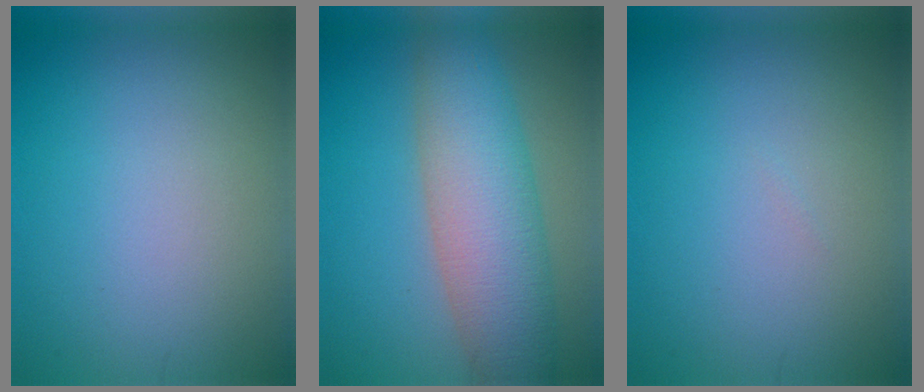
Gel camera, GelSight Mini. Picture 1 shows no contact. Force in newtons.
{"total": 8.5, "press": 8.5, "slide": 0.3}
{"total": 0.0}